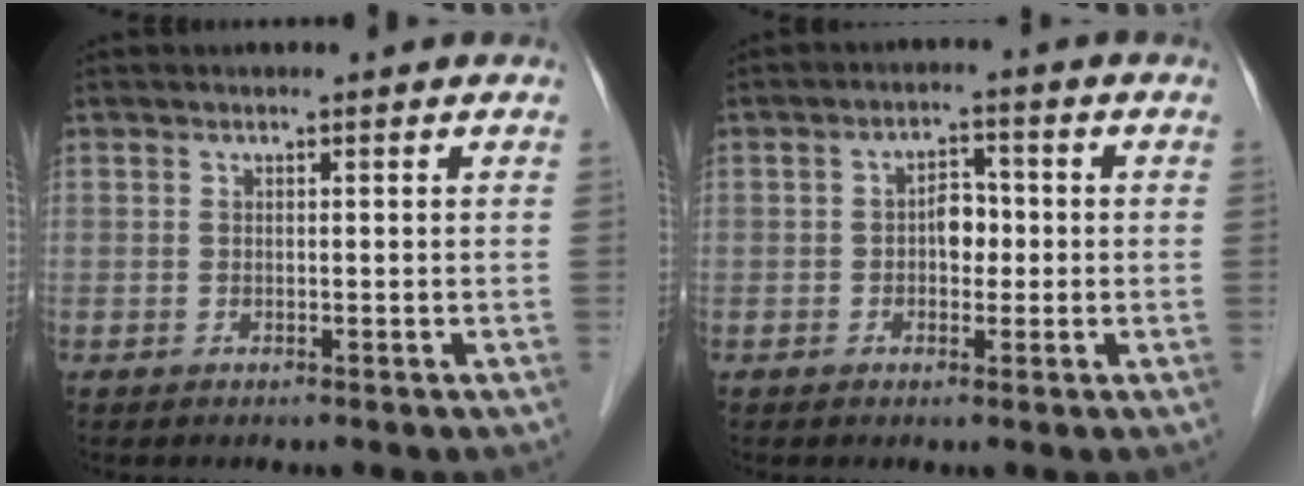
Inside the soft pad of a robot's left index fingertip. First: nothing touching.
{"total": 3.2, "force": [-0.4, 2.1, 2.4], "torque": [-0.035, 0.013, -0.008]}